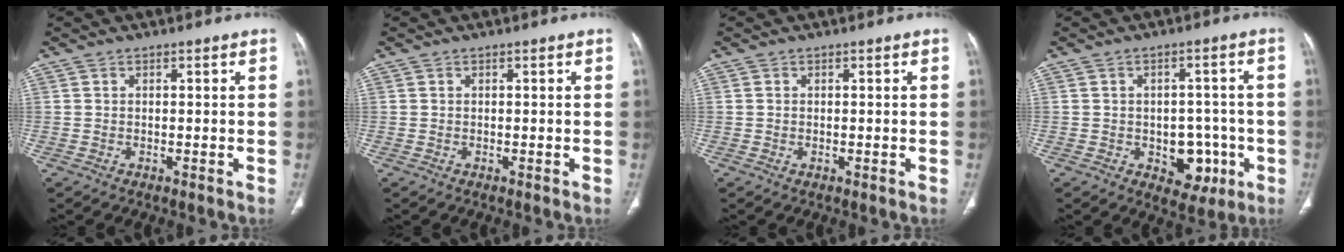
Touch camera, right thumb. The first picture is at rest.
{"total": 0.0}
{"total": 0.0}
{"total": 8.2, "force": [-2.4, 5.9, 5.2], "torque": [-0.028, 0.016, -0.020]}